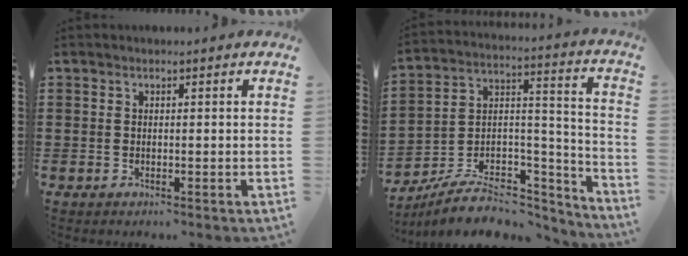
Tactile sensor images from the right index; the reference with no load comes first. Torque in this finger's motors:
{"motor_torque": [0.19, -0.16, -0.34, -0.21]}